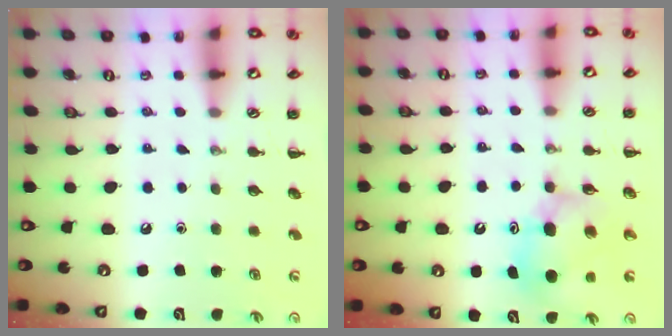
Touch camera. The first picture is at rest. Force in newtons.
{"total": 9.0, "press": 9.0, "slide": 1.1}